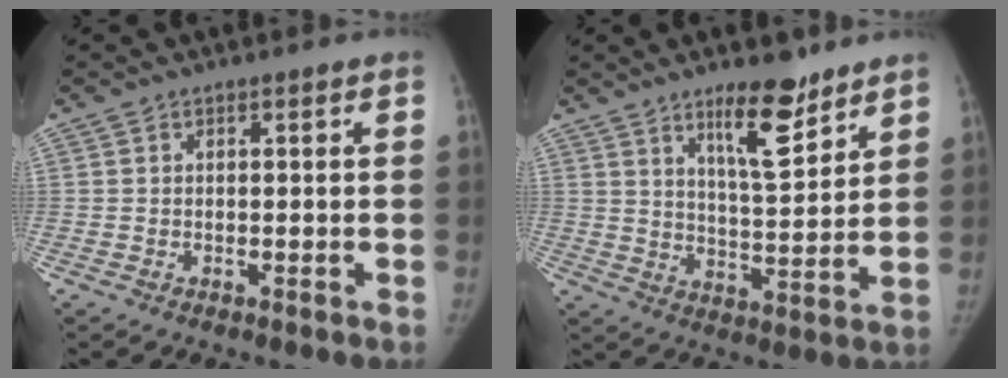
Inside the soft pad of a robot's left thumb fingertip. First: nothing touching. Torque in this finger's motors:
{"motor_torque": [0.37, -0.05, 1.45, -1.05, 0.32]}